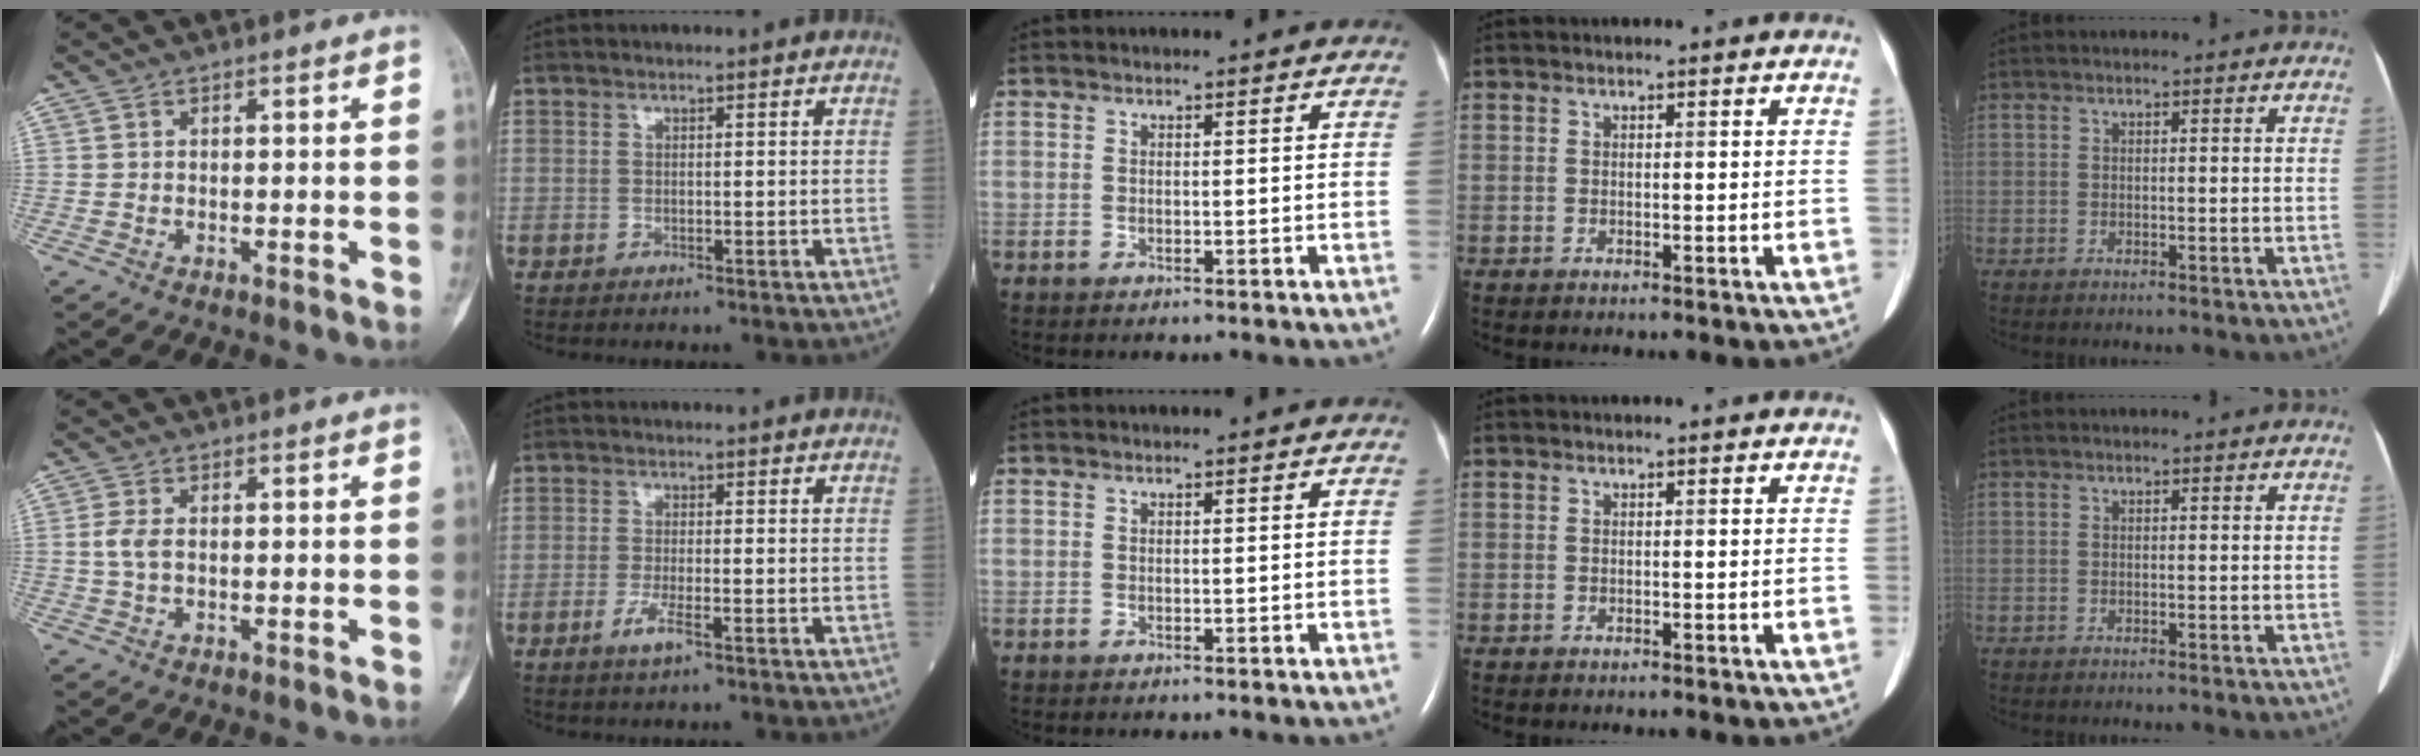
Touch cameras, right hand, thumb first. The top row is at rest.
{"thumb": {"total": 2.7, "force": [0.1, 1.4, 2.3], "torque": [-0.061, 0.003, -0.001]}, "index": {"total": 2.8, "force": [-1.5, 0.2, 2.4], "torque": [-0.053, -0.005, -0.030]}}